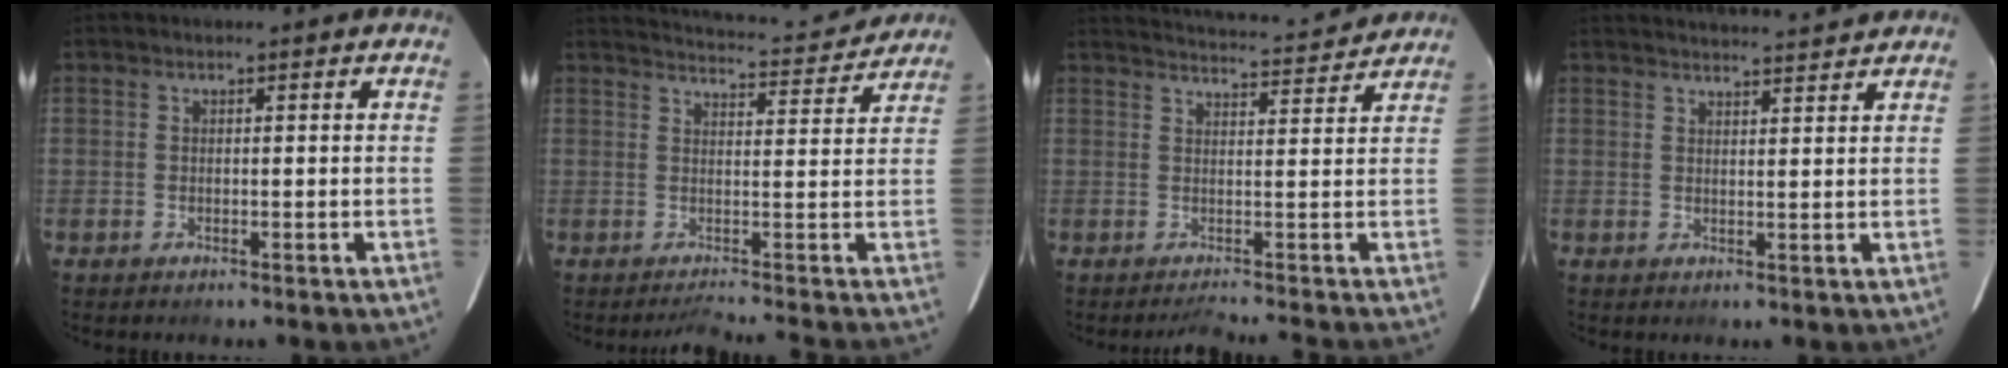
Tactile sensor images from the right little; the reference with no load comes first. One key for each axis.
{"total": 11.0, "fx": 9.6, "fy": -0.3, "fz": 5.5, "tx": -0.118, "ty": 0.027, "tz": 0.115}
{"total": 9.6, "fx": 8.0, "fy": -0.6, "fz": 5.3, "tx": -0.116, "ty": 0.035, "tz": 0.094}
{"total": 9.1, "fx": 8.9, "fy": -0.3, "fz": 2.1, "tx": -0.030, "ty": 0.013, "tz": 0.109}